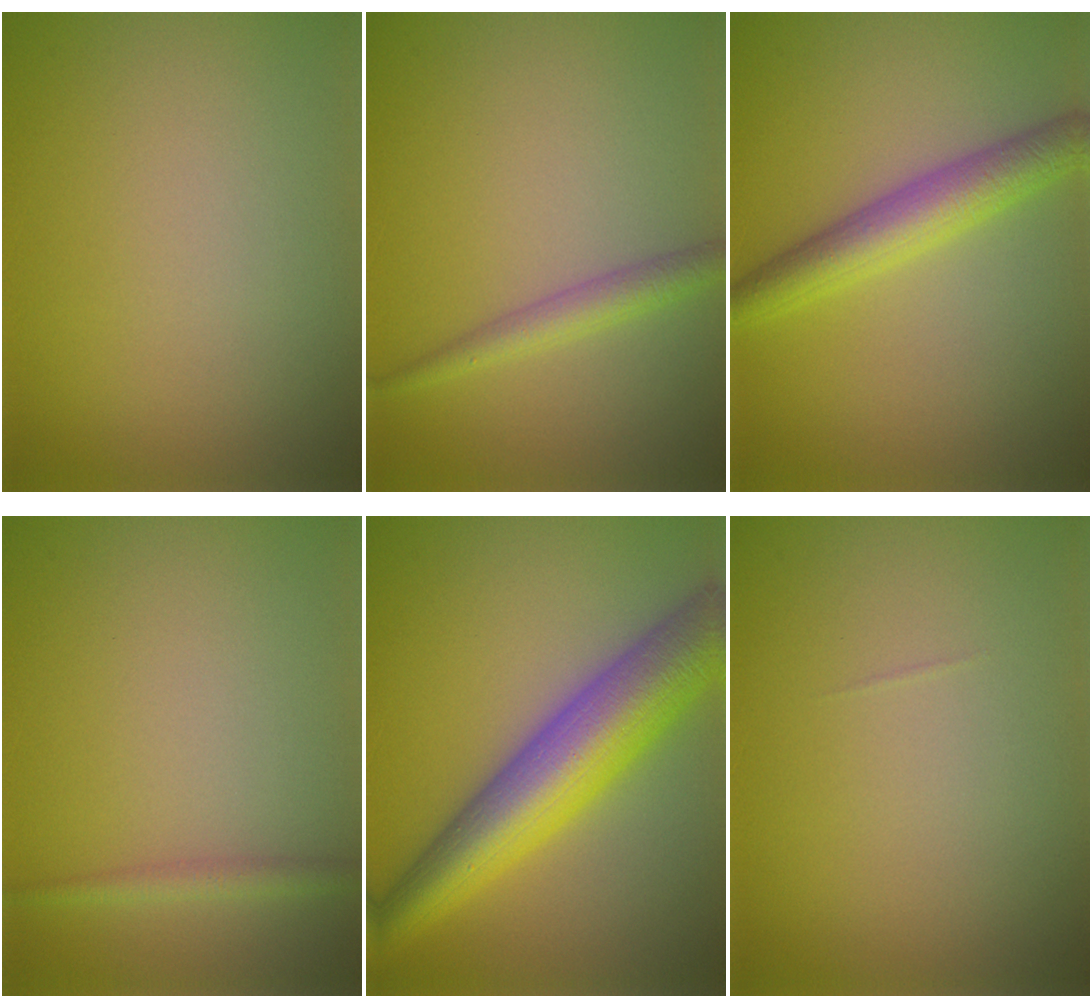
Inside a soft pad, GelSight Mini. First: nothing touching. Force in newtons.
{"total": 2.3, "press": 2.3, "slide": 0.1}
{"total": 4.3, "press": 4.3, "slide": 0.1}
{"total": 1.5, "press": 1.5, "slide": 0.1}
{"total": 10.1, "press": 10.1, "slide": 0.2}
{"total": 0.0}